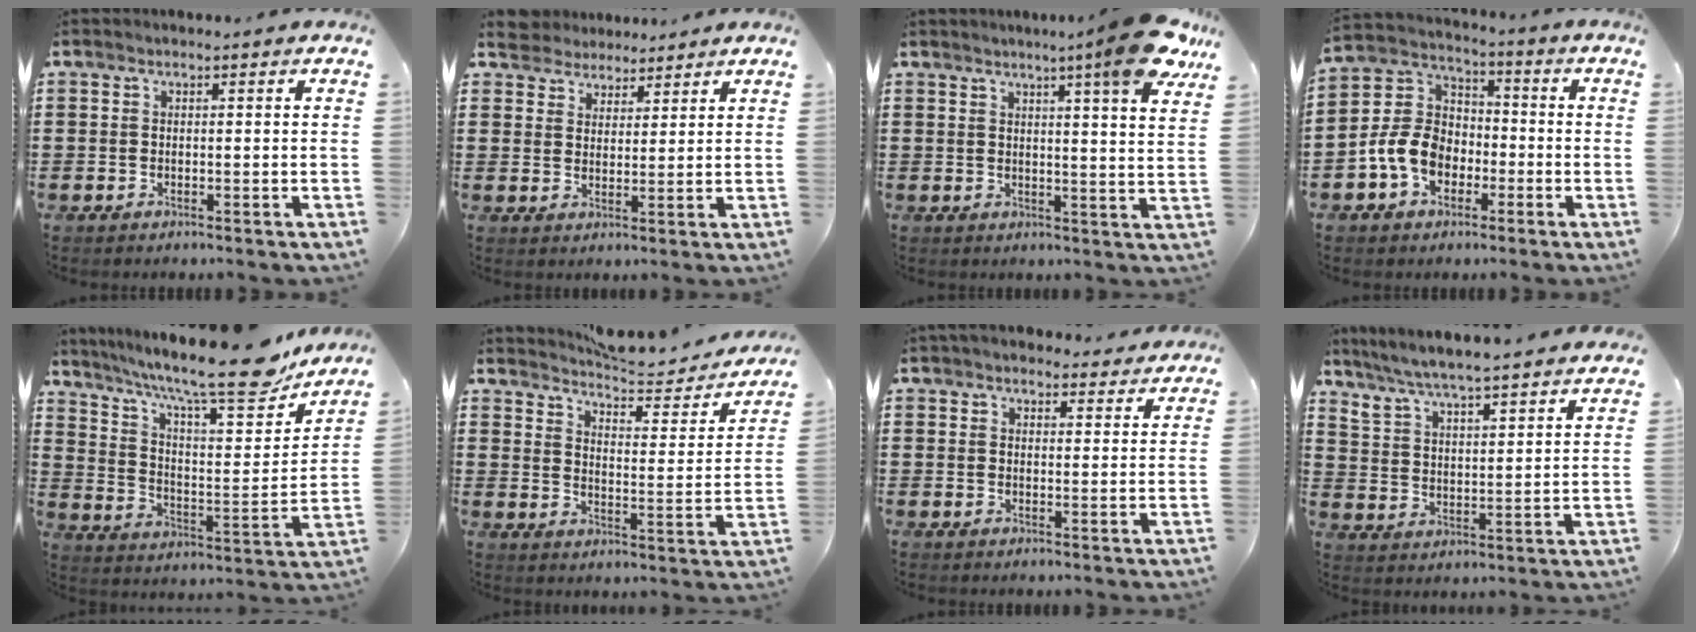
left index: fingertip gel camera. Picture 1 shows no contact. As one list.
[{"total": 4.0, "force": [3.7, 1.6, -0.5], "torque": [-0.011, -0.006, 0.069]}, {"total": 10.1, "force": [7.4, -0.4, 6.9], "torque": [-0.113, -0.033, 0.119]}, {"total": 8.5, "force": [-3.0, 6.4, 4.7], "torque": [-0.139, 0.009, -0.068]}, {"total": 13.3, "force": [10.4, 1.9, 7.9], "torque": [-0.149, -0.073, 0.168]}, {"total": 4.9, "force": [4.7, 0.5, 1.3], "torque": [-0.042, -0.032, 0.075]}, {"total": 3.7, "force": [3.5, 0.9, 0.7], "torque": [-0.016, -0.010, 0.064]}, {"total": 5.4, "force": [5.2, -0.6, 1.1], "torque": [-0.046, -0.039, 0.087]}]